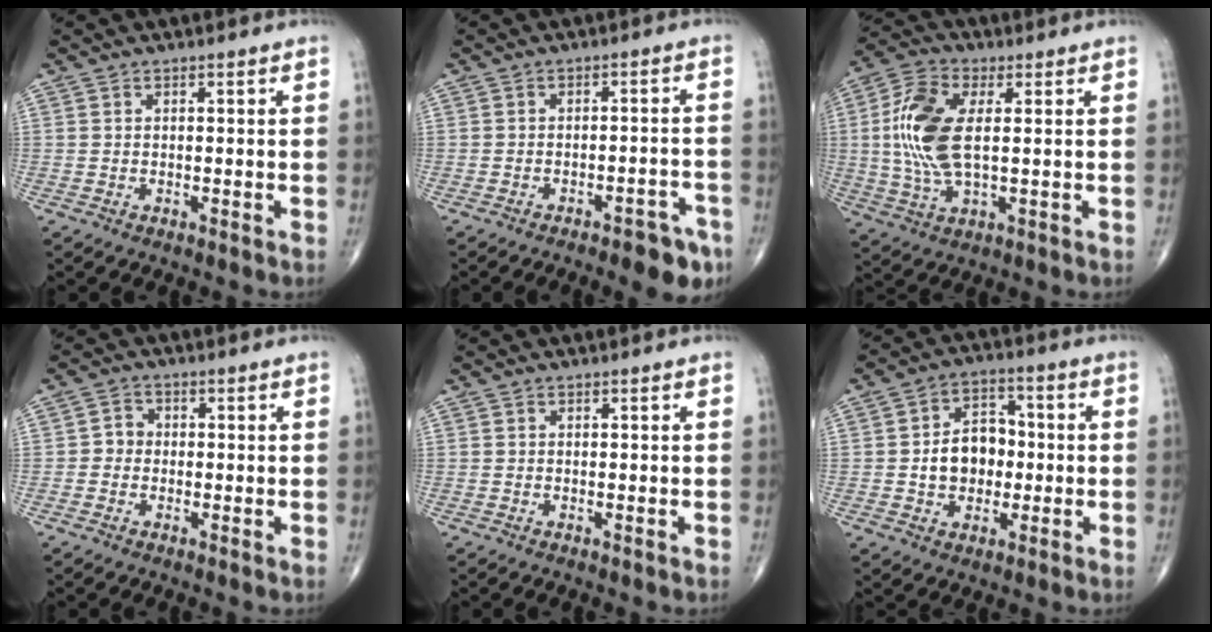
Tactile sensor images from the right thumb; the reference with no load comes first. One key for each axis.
{"total": 7.9, "fx": -5.4, "fy": 2.8, "fz": 5.0, "tx": -0.046, "ty": 0.033, "tz": -0.068}
{"total": 13.2, "fx": 1.4, "fy": 6.4, "fz": 11.5, "tx": -0.253, "ty": 0.005, "tz": 0.027}
{"total": 2.7, "fx": -0.4, "fy": 2.5, "fz": 1.0, "tx": 0.001, "ty": 0.009, "tz": -0.016}
{"total": 0.0}
{"total": 9.5, "fx": -0.7, "fy": 7.3, "fz": 6.1, "tx": -0.066, "ty": 0.023, "tz": -0.016}